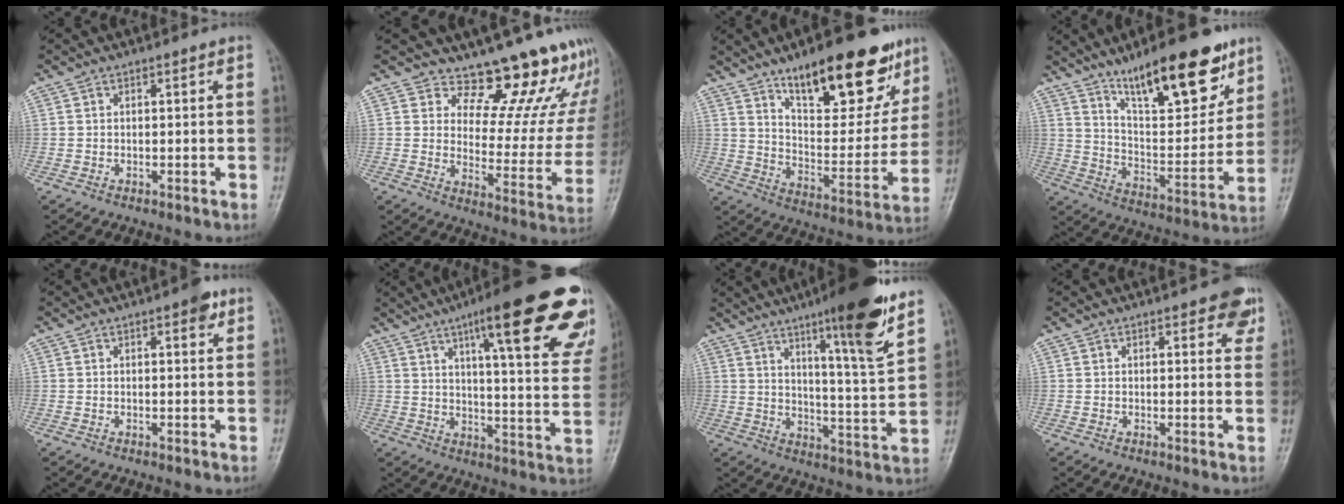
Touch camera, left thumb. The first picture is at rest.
{"total": 18.2, "force": [16.8, 5.9, 4.2], "torque": [0.008, -0.163, 0.196]}
{"total": 23.5, "force": [14.6, 8.7, 16.2], "torque": [-0.188, -0.058, 0.231]}
{"total": 20.3, "force": [13.3, 6.4, 13.9], "torque": [-0.175, -0.069, 0.224]}
{"total": 2.8, "force": [1.5, 1.0, 2.1], "torque": [-0.022, -0.004, 0.016]}
{"total": 27.5, "force": [15.9, 5.7, 21.8], "torque": [-0.257, -0.038, 0.209]}
{"total": 15.8, "force": [9.9, 1.6, 12.2], "torque": [-0.170, -0.064, 0.153]}
{"total": 4.9, "force": [2.9, 2.1, 3.4], "torque": [-0.014, -0.010, 0.028]}